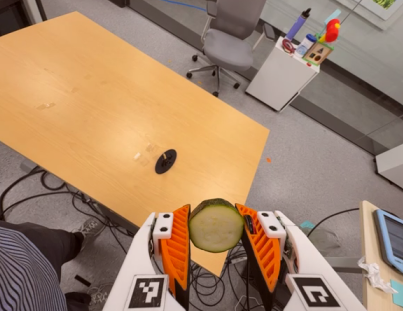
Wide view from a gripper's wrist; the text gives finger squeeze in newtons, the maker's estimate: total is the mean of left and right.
{"total": 9.4, "left": 8.8, "right": 10.0}